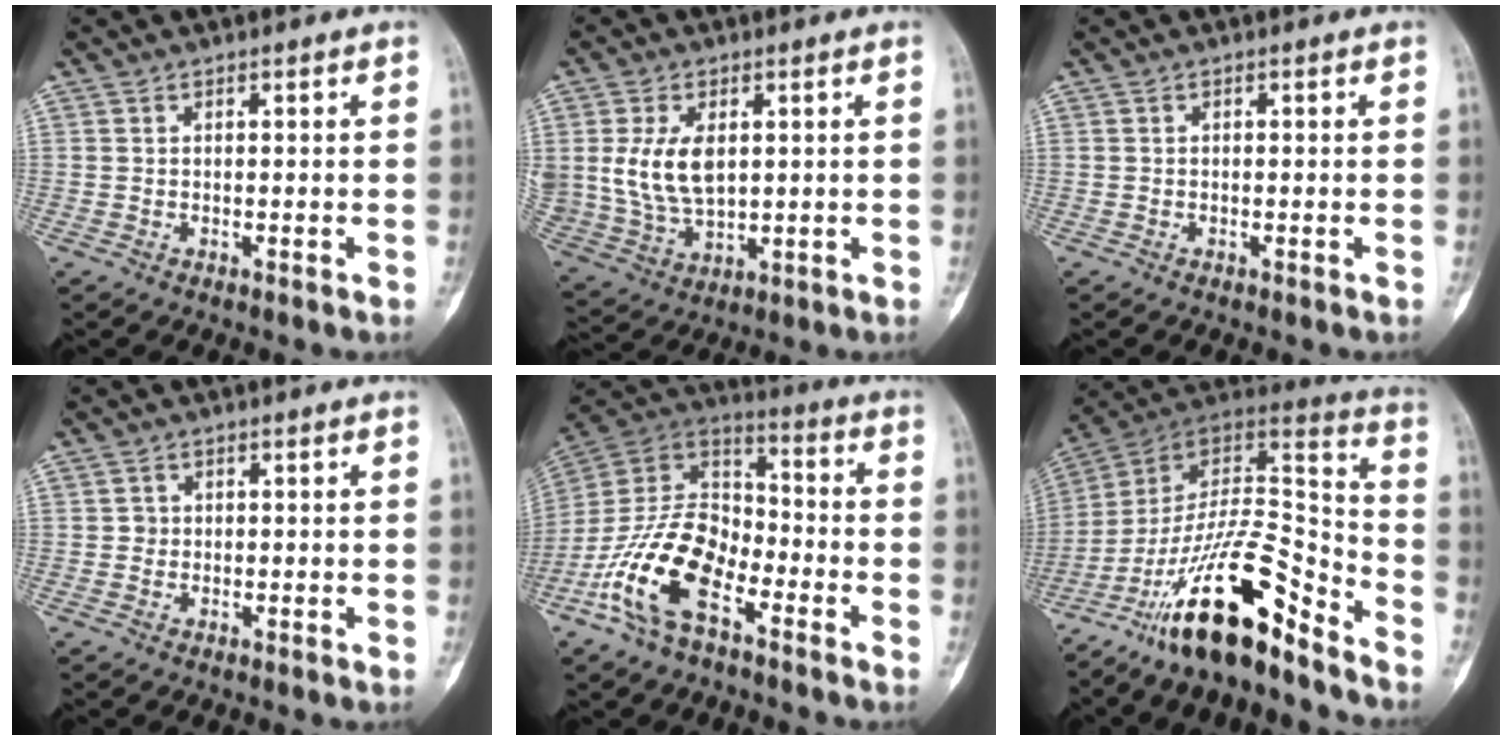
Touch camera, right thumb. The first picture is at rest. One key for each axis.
{"total": 10.9, "fx": 2.0, "fy": 6.6, "fz": 8.4, "tx": -0.162, "ty": -0.011, "tz": 0.054}
{"total": 0.0}
{"total": 1.1, "fx": 0.0, "fy": 1.1, "fz": 0.2, "tx": 0.003, "ty": 0.004, "tz": -0.002}
{"total": 18.2, "fx": -8.7, "fy": 9.6, "fz": 12.9, "tx": -0.238, "ty": 0.065, "tz": -0.174}
{"total": 22.2, "fx": -15.1, "fy": 6.4, "fz": 15.0, "tx": -0.260, "ty": 0.101, "tz": -0.261}